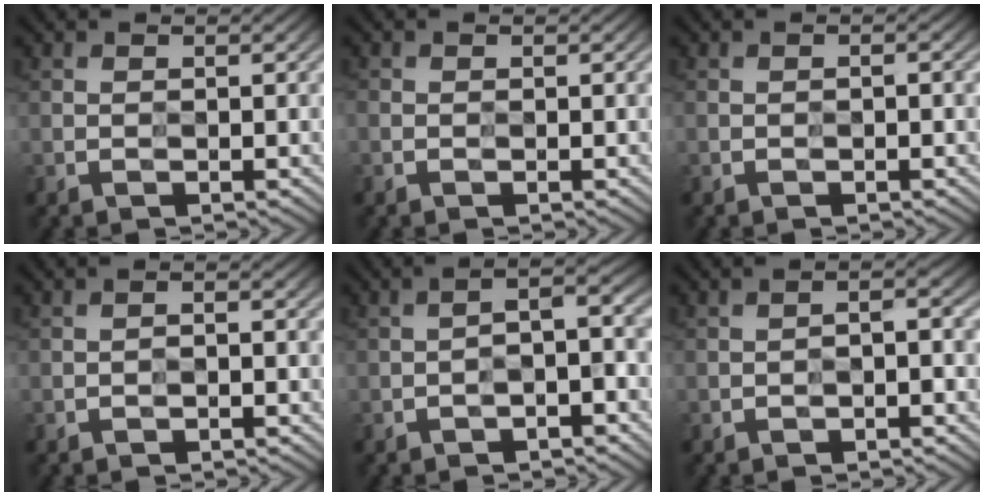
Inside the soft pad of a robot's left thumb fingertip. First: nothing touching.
{"total": 1.4, "force": [-0.5, 0.9, 0.9], "torque": [-0.021, -0.001, -0.015]}
{"total": 2.6, "force": [-1.3, 1.1, 2.0], "torque": [-0.028, -0.001, -0.021]}
{"total": 2.6, "force": [-1.6, 1.0, 1.8], "torque": [-0.022, 0.001, -0.025]}
{"total": 7.6, "force": [-3.4, 2.5, 6.4], "torque": [-0.098, 0.003, -0.049]}
{"total": 4.9, "force": [-2.4, 1.9, 3.8], "torque": [-0.052, -0.001, -0.037]}